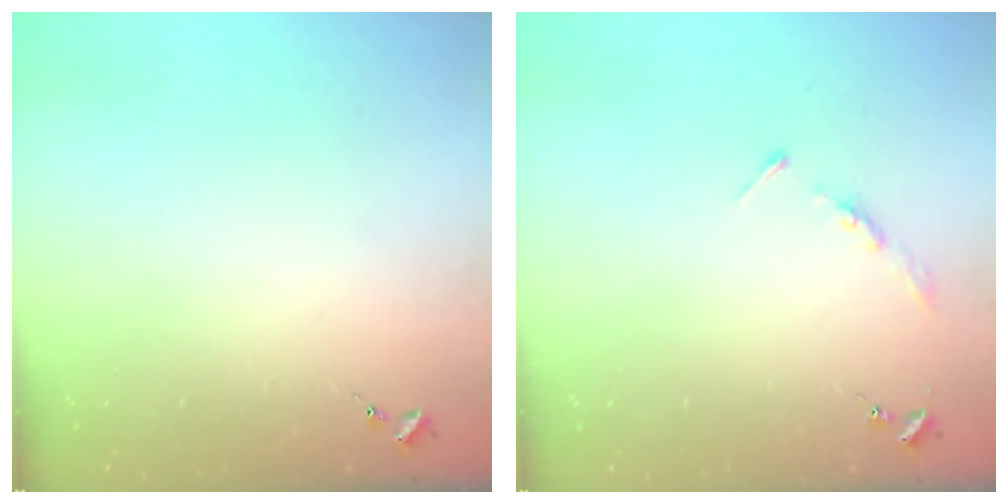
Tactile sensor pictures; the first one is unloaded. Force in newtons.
{"total": 3.5, "press": 3.5, "slide": 0.4}